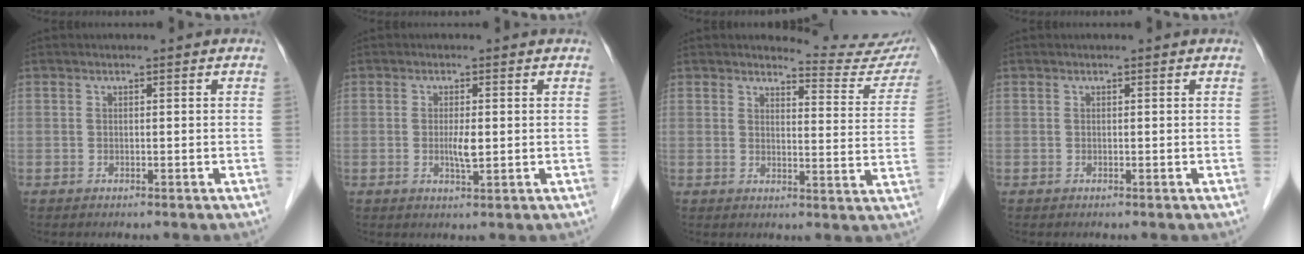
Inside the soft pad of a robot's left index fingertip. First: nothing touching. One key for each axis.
{"total": 2.5, "fx": 0.0, "fy": 0.4, "fz": 2.4, "tx": -0.049, "ty": -0.003, "tz": 0.001}
{"total": 10.8, "fx": 10.8, "fy": 0.7, "fz": 0.5, "tx": 0.008, "ty": -0.072, "tz": 0.104}
{"total": 0.0}